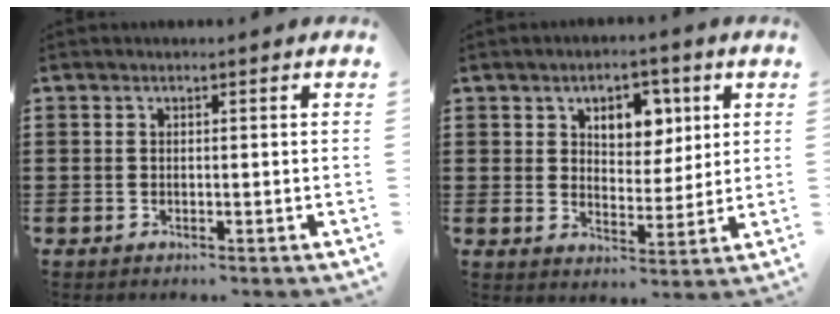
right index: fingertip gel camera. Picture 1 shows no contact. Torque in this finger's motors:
{"motor_torque": [0.17, -0.09, 0.45, 0.06]}